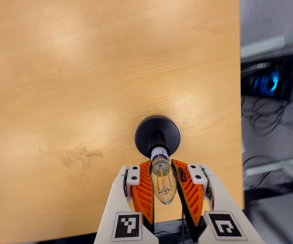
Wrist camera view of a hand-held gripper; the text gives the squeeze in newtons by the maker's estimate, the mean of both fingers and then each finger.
{"total": 20.4, "left": 20.6, "right": 20.1}